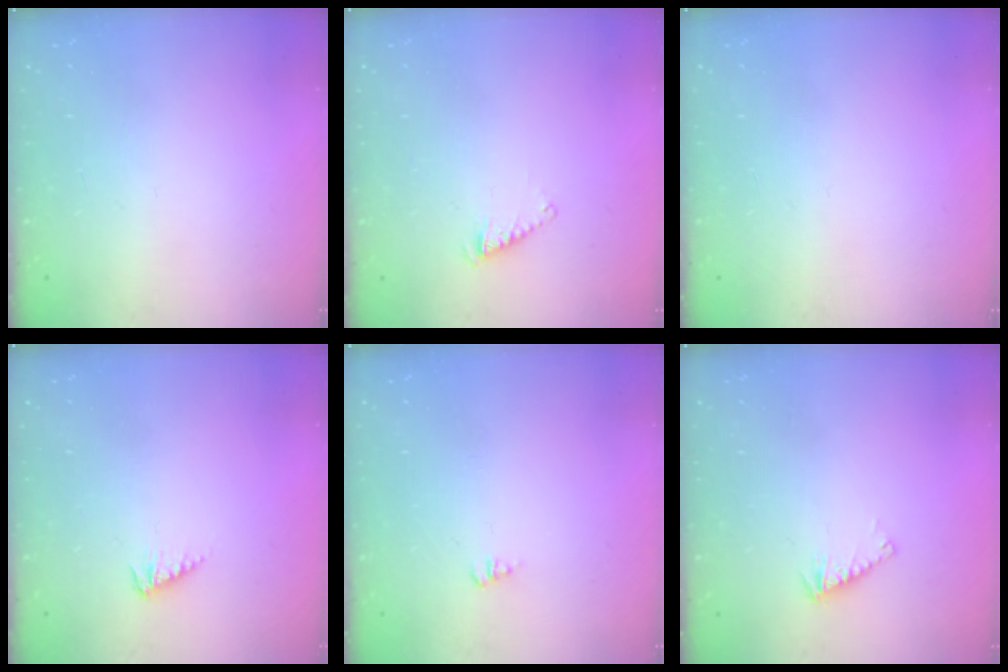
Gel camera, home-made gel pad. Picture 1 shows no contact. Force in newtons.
{"total": 2.3, "press": 2.2, "slide": 0.4}
{"total": 0.0}
{"total": 3.0, "press": 2.9, "slide": 0.6}
{"total": 1.3, "press": 1.3, "slide": 0.3}
{"total": 2.8, "press": 2.7, "slide": 0.5}